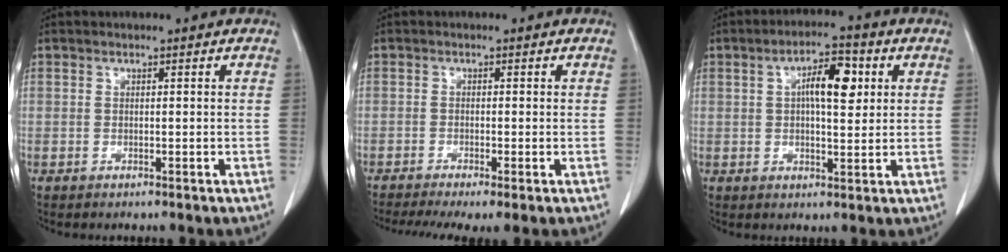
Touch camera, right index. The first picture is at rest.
{"total": 6.7, "force": [-4.5, 1.1, 4.9], "torque": [-0.080, -0.014, -0.077]}
{"total": 7.4, "force": [1.9, 2.5, 6.7], "torque": [-0.111, 0.014, 0.029]}